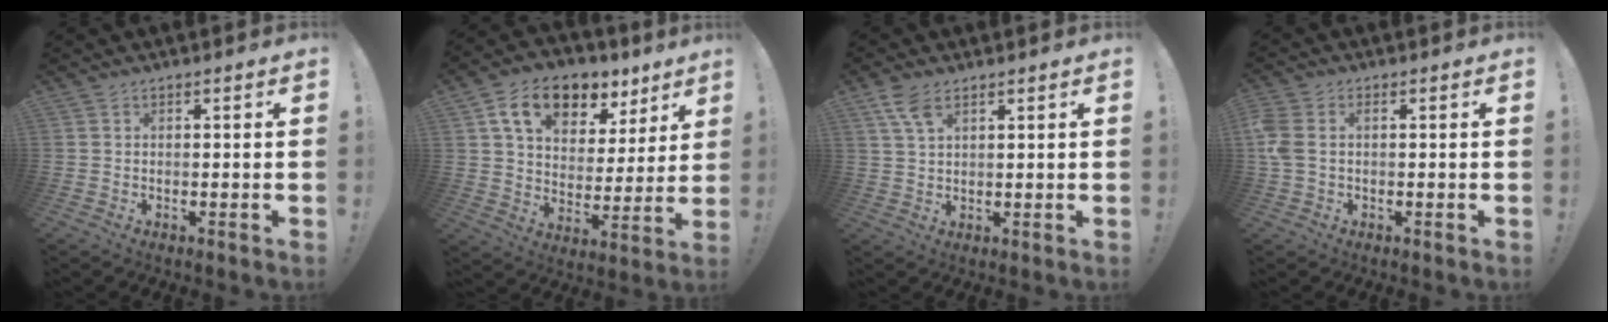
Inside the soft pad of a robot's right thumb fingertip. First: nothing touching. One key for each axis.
{"total": 15.3, "fx": 9.1, "fy": 9.3, "fz": 8.0, "tx": -0.134, "ty": -0.040, "tz": 0.165}
{"total": 5.9, "fx": 3.6, "fy": 2.6, "fz": 4.0, "tx": -0.082, "ty": -0.008, "tz": 0.068}
{"total": 4.0, "fx": 0.3, "fy": 2.3, "fz": 3.2, "tx": -0.080, "ty": 0.003, "tz": 0.006}